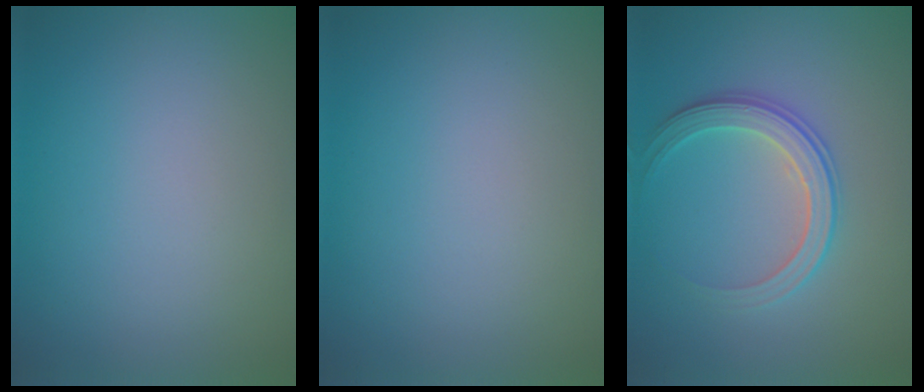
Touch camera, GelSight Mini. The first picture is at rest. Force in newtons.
{"total": 0.0}
{"total": 2.9, "press": 2.8, "slide": 0.6}